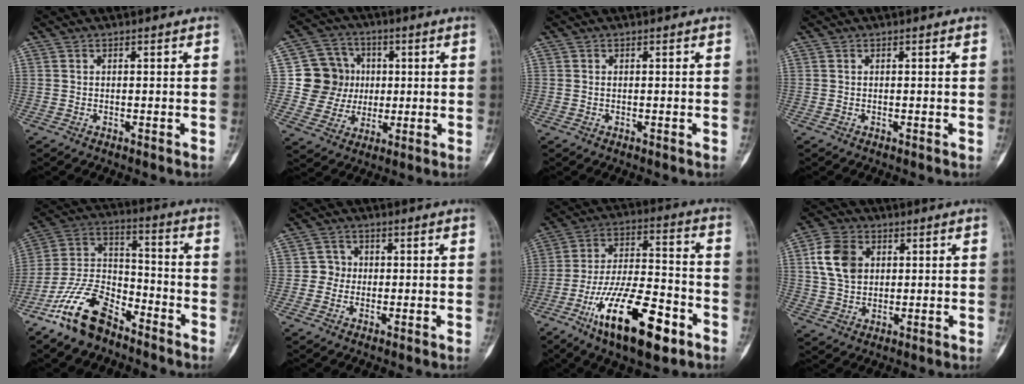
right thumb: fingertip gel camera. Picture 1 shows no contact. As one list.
[{"total": 11.2, "force": [1.0, 10.7, 3.1], "torque": [-0.005, 0.013, 0.022]}, {"total": 0.0}, {"total": 0.0}, {"total": 14.4, "force": [-9.9, 7.0, 7.7], "torque": [-0.143, 0.073, -0.197]}, {"total": 3.0, "force": [-0.1, 2.9, 0.5], "torque": [0.016, 0.010, -0.009]}, {"total": 20.6, "force": [-10.2, 7.5, 16.3], "torque": [-0.284, 0.055, -0.171]}, {"total": 9.7, "force": [2.3, 7.4, 5.8], "torque": [-0.090, 0.002, 0.043]}]